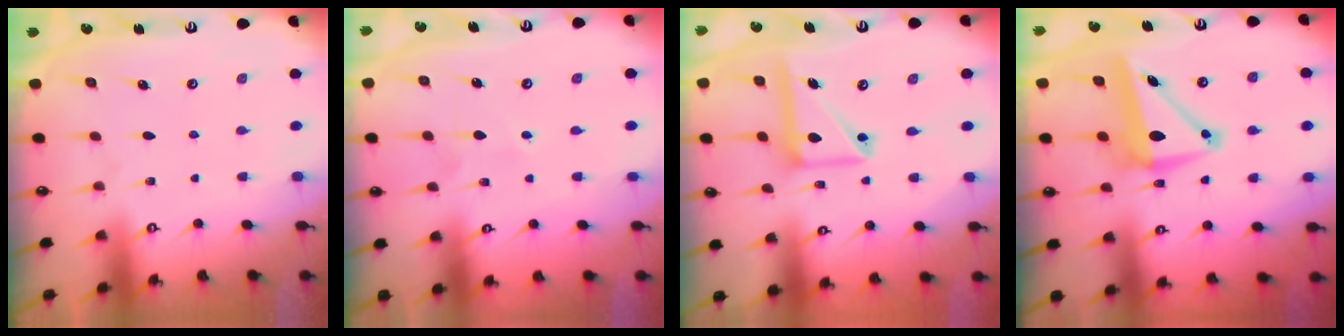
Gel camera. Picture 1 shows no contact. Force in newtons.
{"total": 3.2, "press": 3.2, "slide": 0.4}
{"total": 13.8, "press": 13.7, "slide": 1.7}
{"total": 10.3, "press": 9.8, "slide": 3.2}